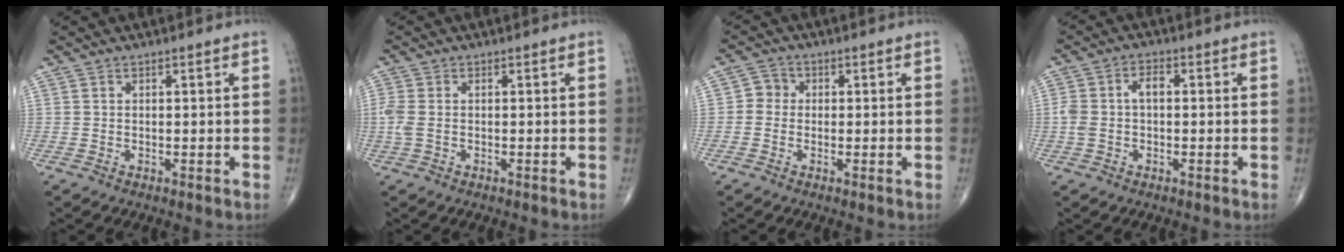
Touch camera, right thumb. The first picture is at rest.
{"total": 3.1, "force": [-0.2, 1.8, 2.6], "torque": [-0.086, 0.006, -0.003]}
{"total": 2.7, "force": [-0.3, 2.5, 1.0], "torque": [-0.001, 0.007, -0.018]}
{"total": 5.1, "force": [0.1, 3.0, 4.1], "torque": [-0.098, 0.023, 0.000]}